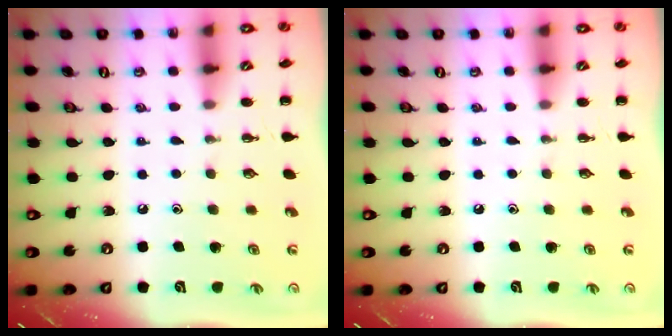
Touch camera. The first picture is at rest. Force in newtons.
{"total": 0.0}